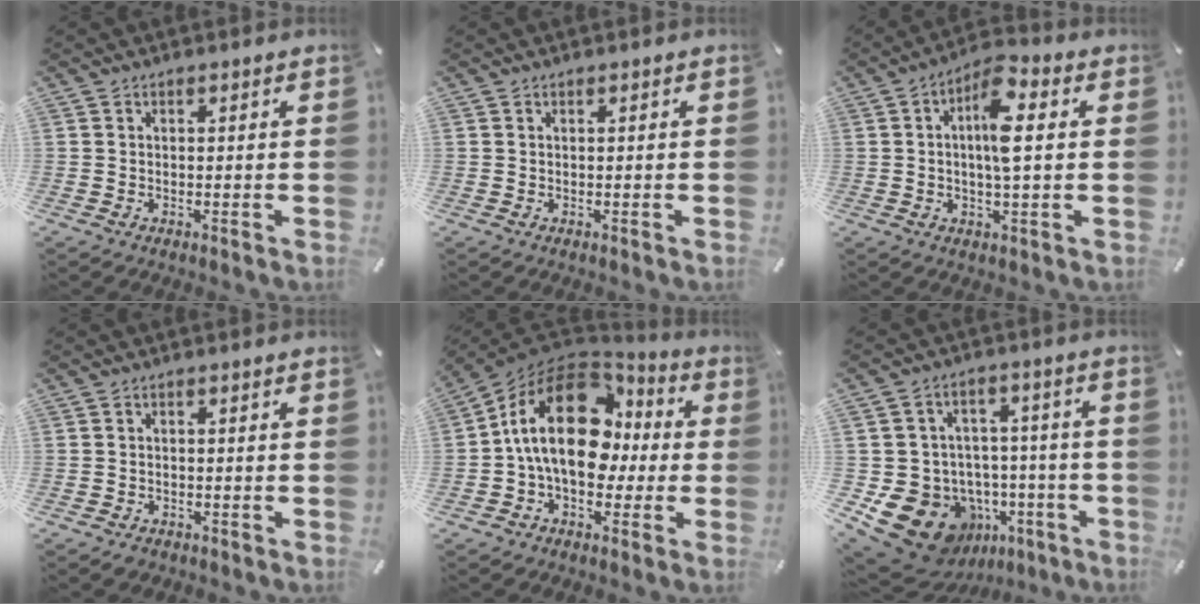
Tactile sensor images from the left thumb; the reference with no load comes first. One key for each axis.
{"total": 0.0}
{"total": 9.6, "fx": 1.4, "fy": 3.0, "fz": 9.0, "tx": -0.167, "ty": 0.004, "tz": 0.021}
{"total": 1.6, "fx": -1.3, "fy": 0.9, "fz": 0.5, "tx": -0.009, "ty": 0.006, "tz": -0.027}
{"total": 21.8, "fx": 2.3, "fy": 14.5, "fz": 16.2, "tx": -0.293, "ty": 0.004, "tz": 0.040}
{"total": 16.7, "fx": -7.2, "fy": 13.8, "fz": 6.3, "tx": -0.095, "ty": 0.031, "tz": -0.090}